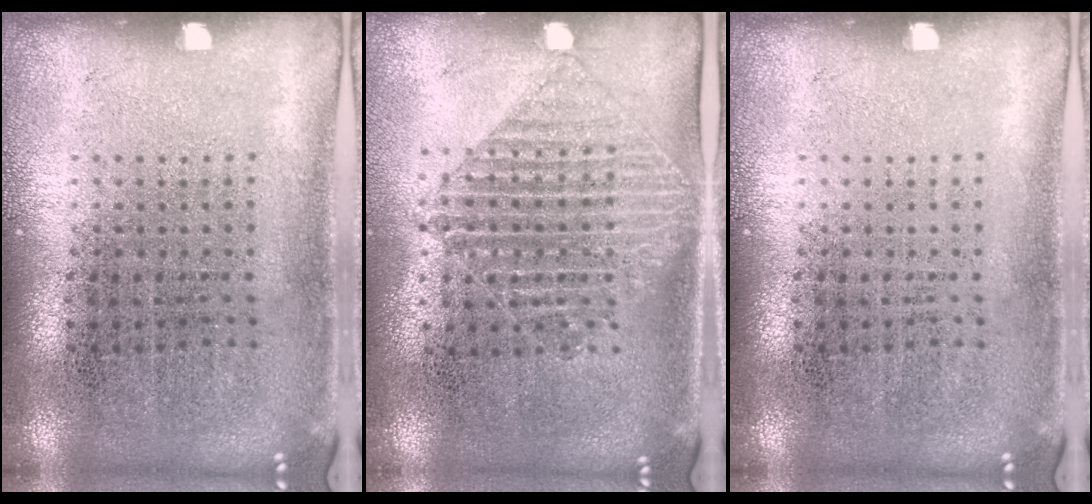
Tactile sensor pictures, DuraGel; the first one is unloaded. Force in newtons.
{"total": 1.4, "press": 1.2, "slide": 0.6}
{"total": 0.0}